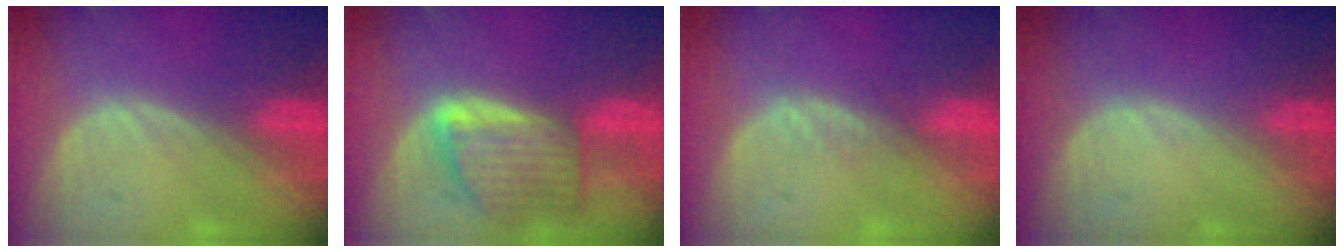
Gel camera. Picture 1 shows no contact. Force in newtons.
{"total": 7.9, "press": 7.1, "slide": 3.4}
{"total": 1.4, "press": 1.3, "slide": 0.2}
{"total": 0.0}